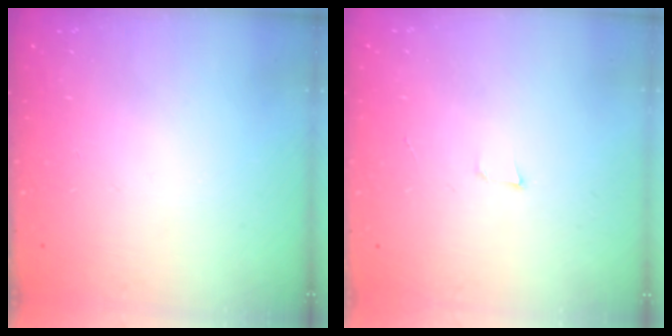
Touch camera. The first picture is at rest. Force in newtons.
{"total": 3.5, "press": 2.3, "slide": 2.6}